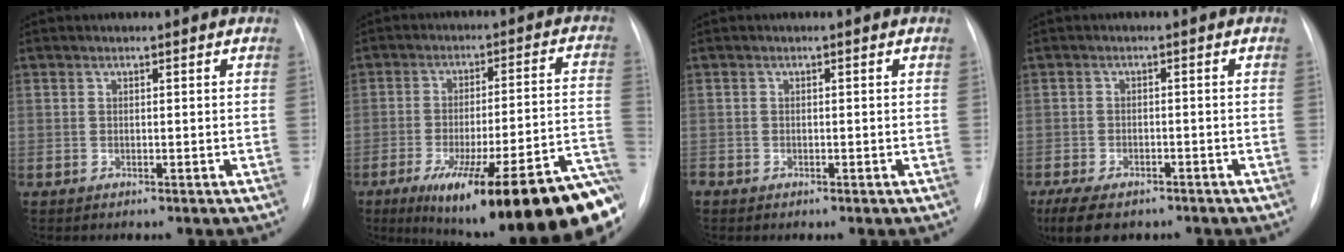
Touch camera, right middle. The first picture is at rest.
{"total": 27.3, "force": [-17.2, 3.3, 20.9], "torque": [-0.207, -0.003, -0.246]}
{"total": 1.0, "force": [-0.5, 0.8, 0.4], "torque": [-0.003, 0.003, -0.008]}
{"total": 9.2, "force": [-6.7, 4.1, 4.8], "torque": [-0.091, -0.011, -0.096]}